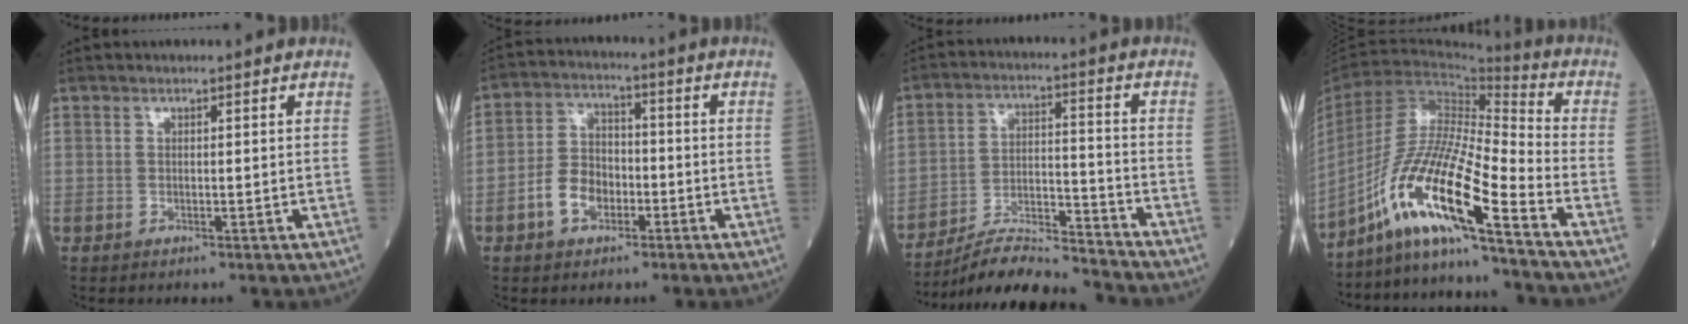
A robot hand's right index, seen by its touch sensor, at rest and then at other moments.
{"total": 6.7, "force": [-2.8, 4.4, 4.2], "torque": [-0.093, 0.016, -0.052]}
{"total": 12.0, "force": [-11.6, -0.4, 2.9], "torque": [-0.049, 0.016, -0.206]}
{"total": 15.6, "force": [-10.5, -0.7, 11.5], "torque": [-0.225, -0.009, -0.195]}